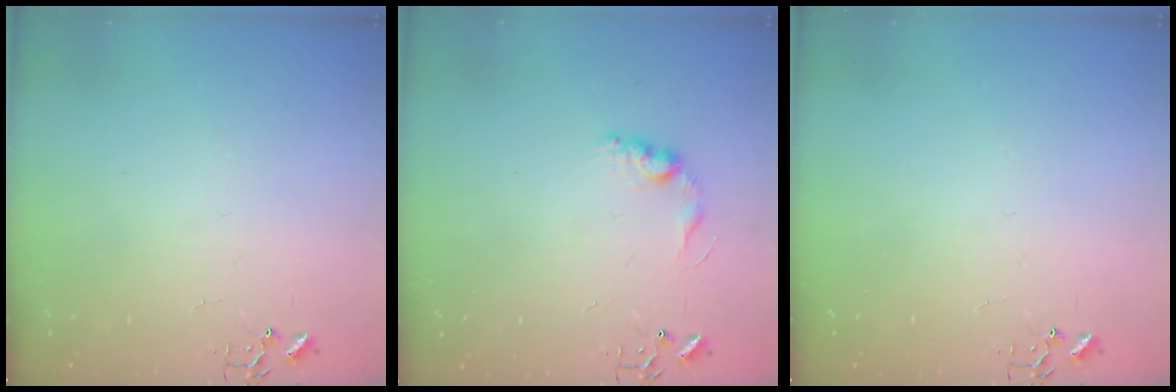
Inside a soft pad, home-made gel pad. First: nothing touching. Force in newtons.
{"total": 8.6, "press": 8.6, "slide": 0.4}
{"total": 0.0}